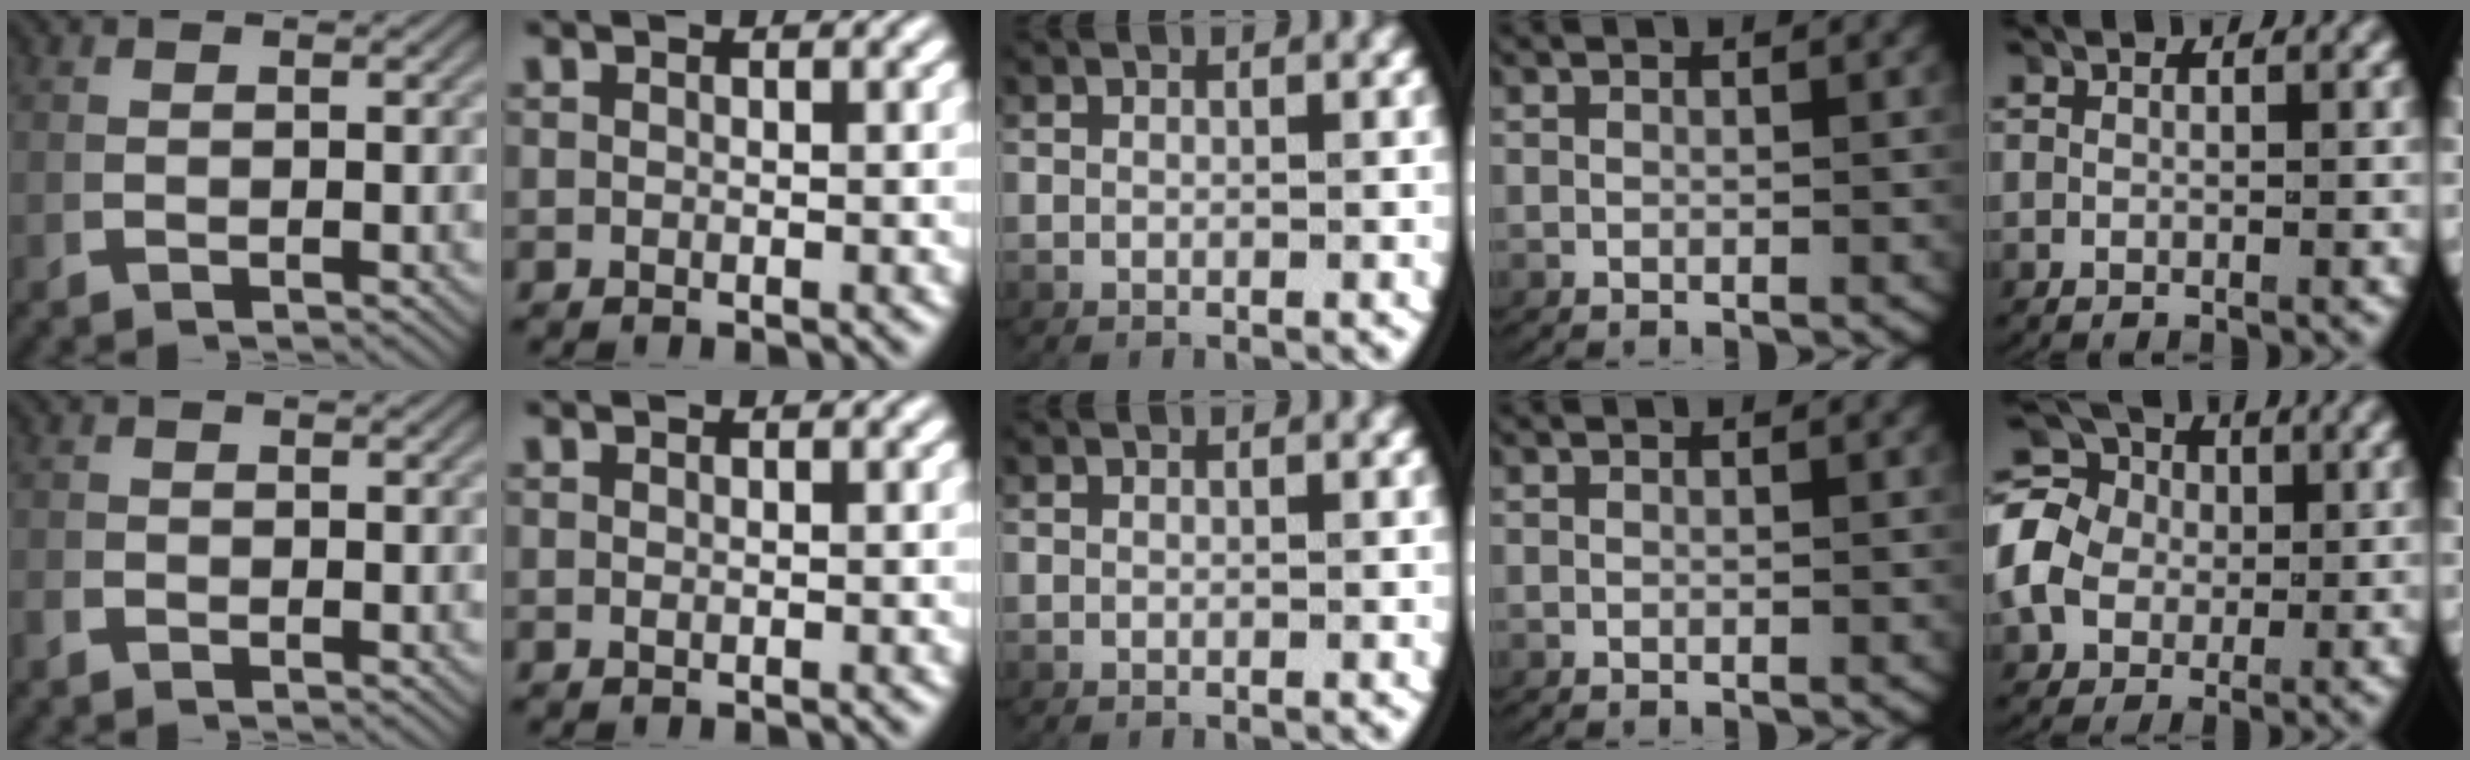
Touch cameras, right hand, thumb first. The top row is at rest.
{"thumb": {"total": 0.5, "force": [-0.5, 0.0, 0.0], "torque": [0.005, -0.003, -0.012]}, "little": {"total": 8.2, "force": [0.9, 7.2, 3.8], "torque": [-0.085, -0.004, 0.008]}}